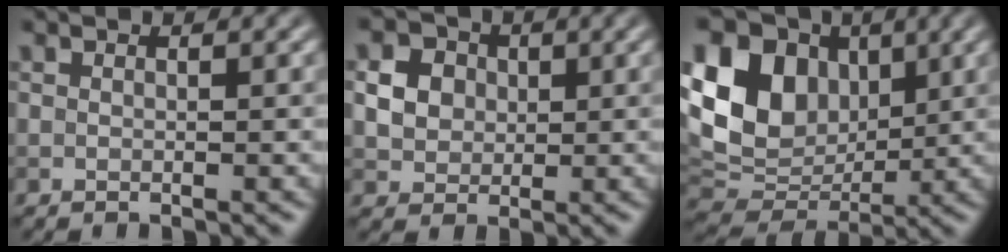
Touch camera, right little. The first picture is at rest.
{"total": 3.5, "force": [0.7, 3.0, 1.6], "torque": [-0.030, 0.000, 0.024]}
{"total": 12.3, "force": [3.0, 9.2, 7.6], "torque": [-0.169, 0.018, 0.052]}